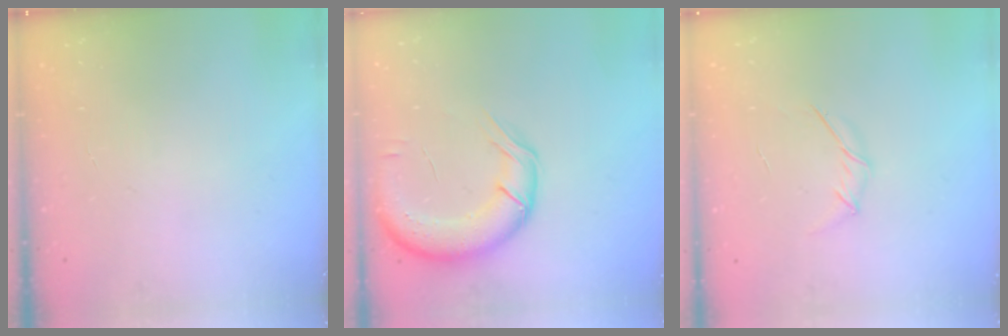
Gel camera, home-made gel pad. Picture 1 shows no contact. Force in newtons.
{"total": 14.4, "press": 14.0, "slide": 3.5}
{"total": 3.9, "press": 3.8, "slide": 0.9}